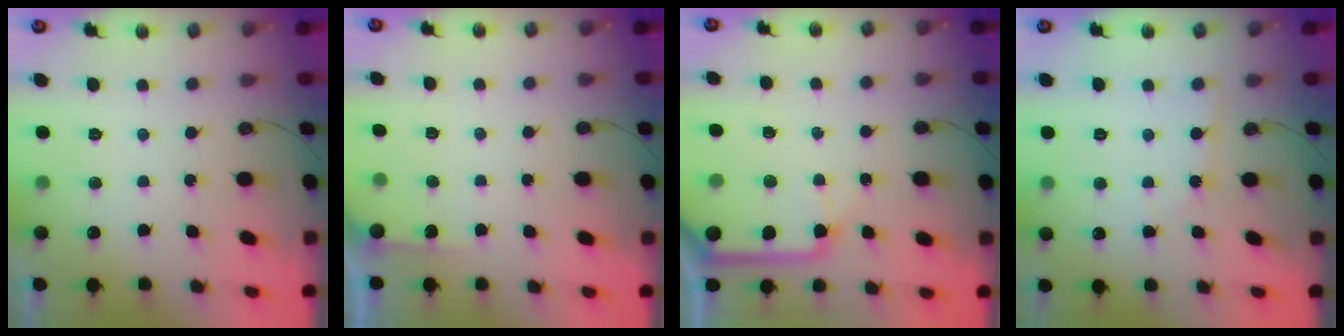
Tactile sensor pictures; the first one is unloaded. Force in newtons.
{"total": 2.7, "press": 2.7, "slide": 0.3}
{"total": 11.9, "press": 11.8, "slide": 1.6}
{"total": 2.4, "press": 2.3, "slide": 0.4}